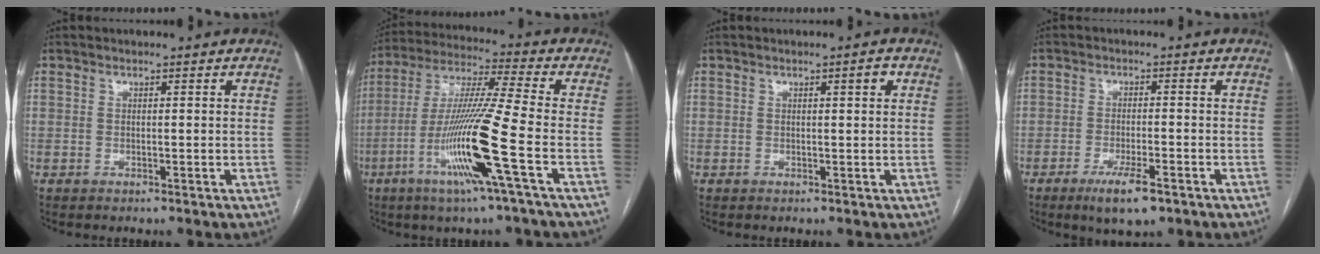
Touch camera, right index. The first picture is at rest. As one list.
[{"total": 15.7, "force": [-5.5, -1.6, 14.6], "torque": [-0.293, -0.018, -0.111]}, {"total": 1.5, "force": [0.6, 0.2, 1.3], "torque": [-0.020, 0.003, 0.008]}, {"total": 5.9, "force": [-3.6, 1.4, 4.4], "torque": [-0.084, -0.008, -0.054]}]